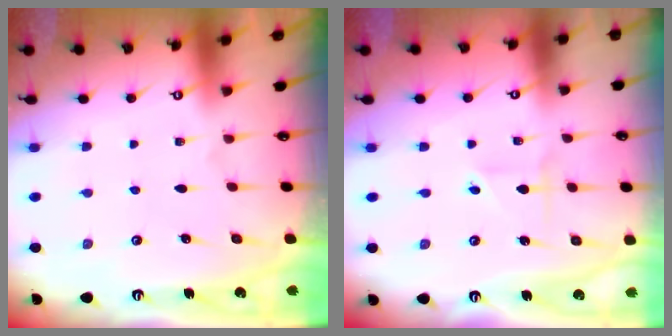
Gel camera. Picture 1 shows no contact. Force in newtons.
{"total": 2.1, "press": 1.8, "slide": 1.1}